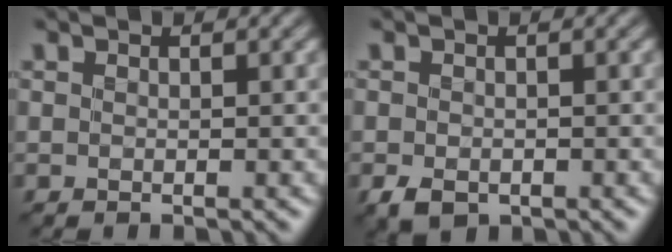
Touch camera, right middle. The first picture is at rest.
{"total": 2.0, "force": [-0.8, 1.4, 1.1], "torque": [-0.027, -0.008, -0.014]}